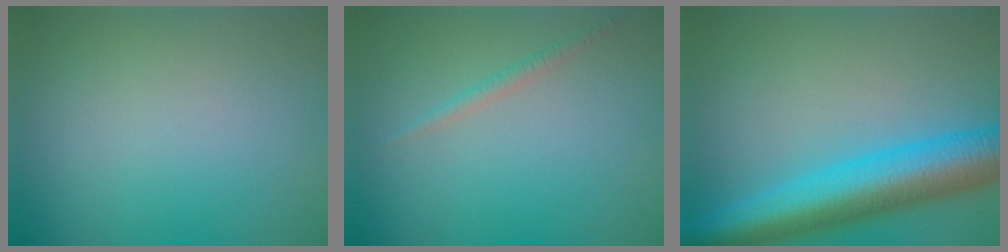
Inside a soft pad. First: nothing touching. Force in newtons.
{"total": 0.9, "press": 0.9, "slide": 0.1}
{"total": 9.2, "press": 9.2, "slide": 0.3}